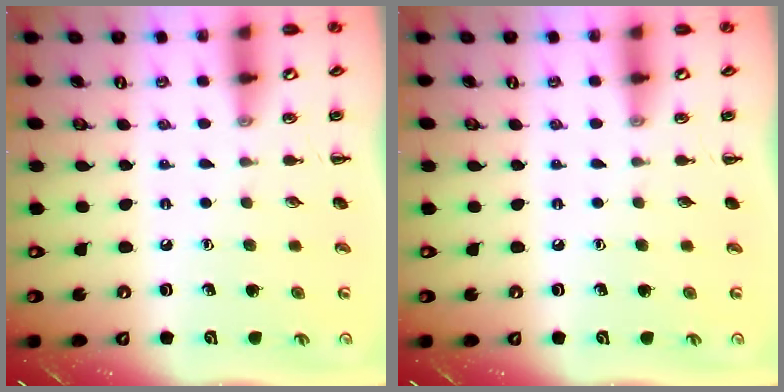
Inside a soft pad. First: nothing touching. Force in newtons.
{"total": 0.0}